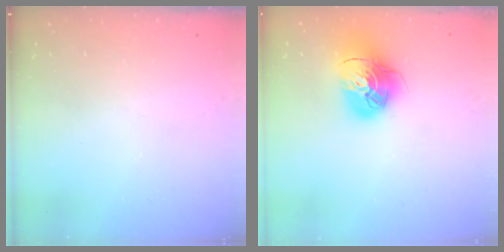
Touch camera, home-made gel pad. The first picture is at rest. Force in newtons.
{"total": 14.4, "press": 14.3, "slide": 1.8}